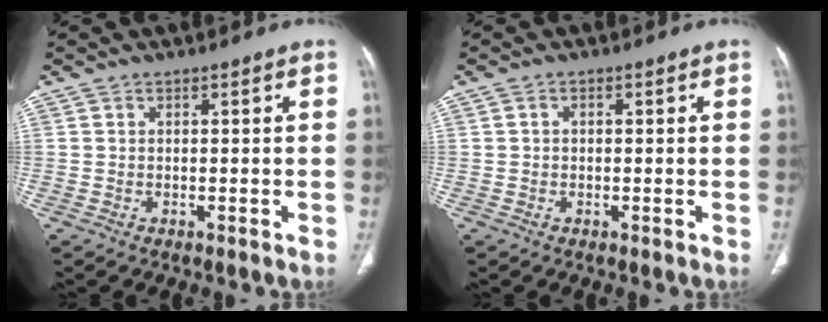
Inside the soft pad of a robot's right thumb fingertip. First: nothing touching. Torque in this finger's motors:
{"motor_torque": [-0.22, -0.52, -0.16, 0.07, 0.04]}